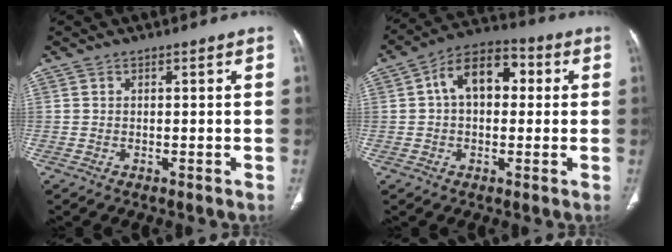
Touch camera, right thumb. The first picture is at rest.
{"total": 11.4, "force": [1.8, 7.4, 8.5], "torque": [-0.114, 0.032, 0.018]}